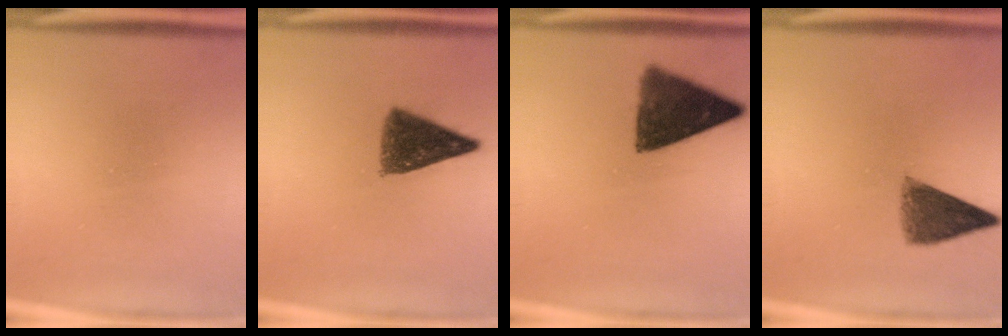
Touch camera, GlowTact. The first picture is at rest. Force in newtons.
{"total": 7.0}
{"total": 9.2}
{"total": 6.7}